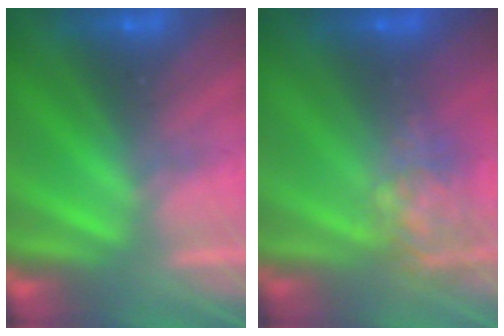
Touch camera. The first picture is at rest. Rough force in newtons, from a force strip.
{"total": 7.8}